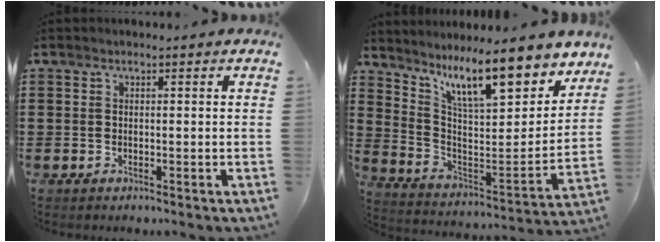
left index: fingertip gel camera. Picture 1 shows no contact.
{"total": 12.3, "force": [8.8, 2.7, 8.1], "torque": [-0.160, -0.047, 0.148]}